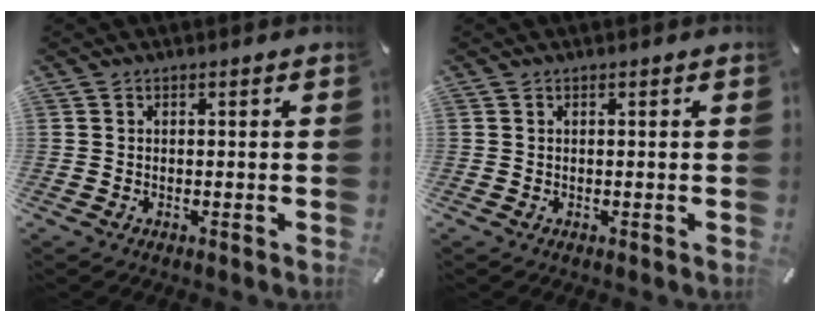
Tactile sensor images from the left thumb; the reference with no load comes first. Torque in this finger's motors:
{"motor_torque": [-0.10, -0.17, -0.04, -0.03, 0.00]}